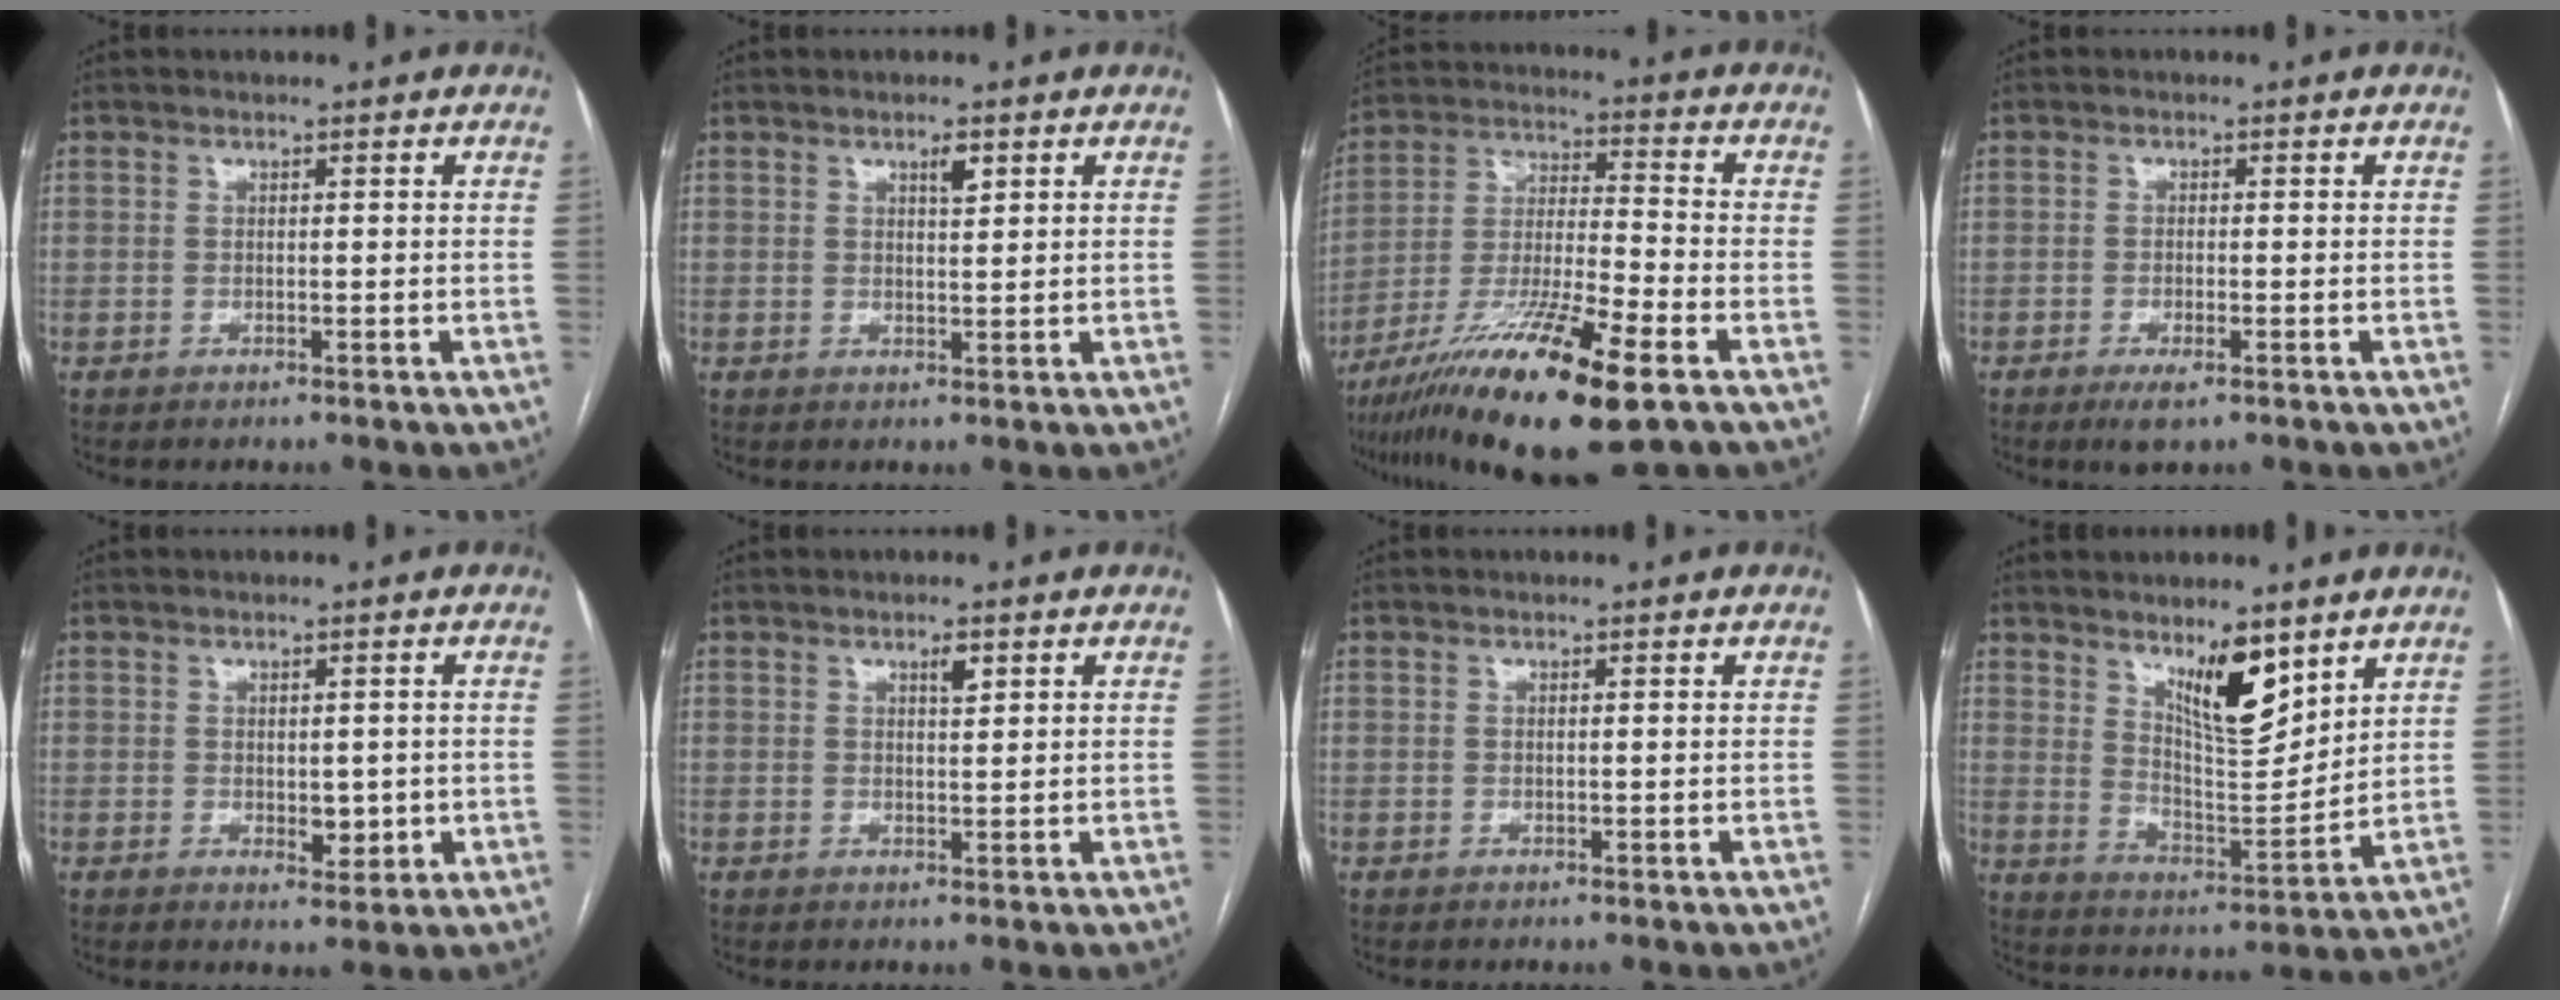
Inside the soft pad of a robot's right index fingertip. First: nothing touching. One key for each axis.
{"total": 2.0, "fx": 1.1, "fy": 0.5, "fz": 1.5, "tx": -0.027, "ty": -0.002, "tz": 0.018}
{"total": 19.1, "fx": -11.1, "fy": 1.5, "fz": 15.5, "tx": -0.285, "ty": -0.036, "tz": -0.194}
{"total": 3.4, "fx": -2.0, "fy": 0.8, "fz": 2.6, "tx": -0.049, "ty": -0.004, "tz": -0.030}
{"total": 3.1, "fx": -0.3, "fy": 1.8, "fz": 2.5, "tx": -0.030, "ty": -0.004, "tz": 0.004}
{"total": 1.8, "fx": 1.0, "fy": 0.5, "fz": 1.4, "tx": -0.023, "ty": -0.002, "tz": 0.015}
{"total": 0.0}
{"total": 9.8, "fx": 6.3, "fy": 2.5, "fz": 7.1, "tx": -0.126, "ty": -0.010, "tz": 0.116}